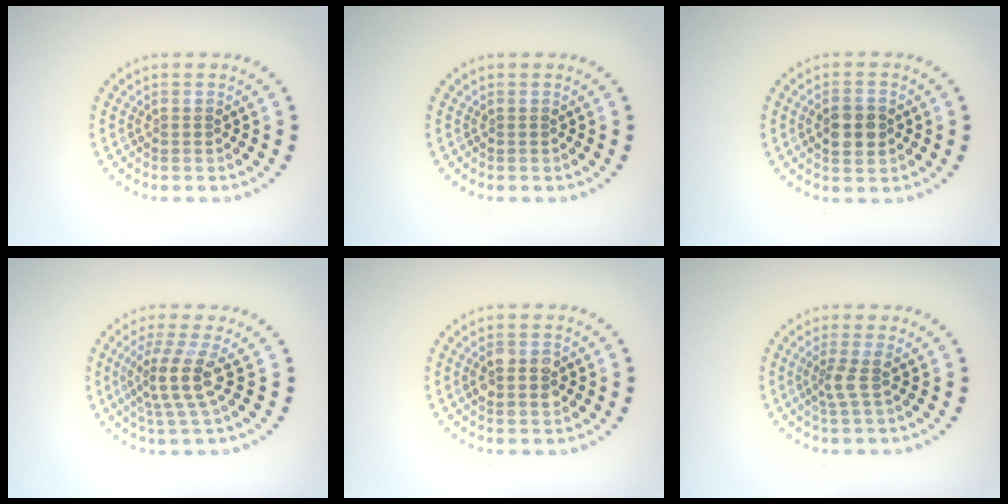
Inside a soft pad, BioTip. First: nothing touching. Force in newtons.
{"total": 0.0}
{"total": 3.3, "press": 3.2, "slide": 0.3}
{"total": 3.7, "press": 2.8, "slide": 2.4}
{"total": 2.9, "press": 2.9, "slide": 0.3}
{"total": 1.9, "press": 1.4, "slide": 1.3}